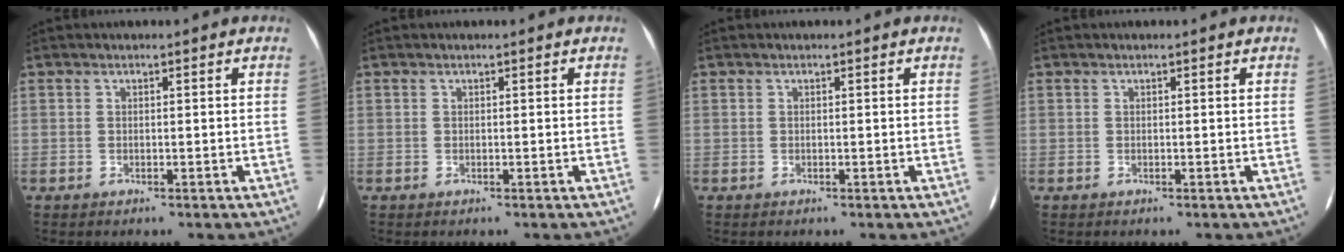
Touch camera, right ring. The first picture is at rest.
{"total": 0.0}
{"total": 0.0}
{"total": 0.0}